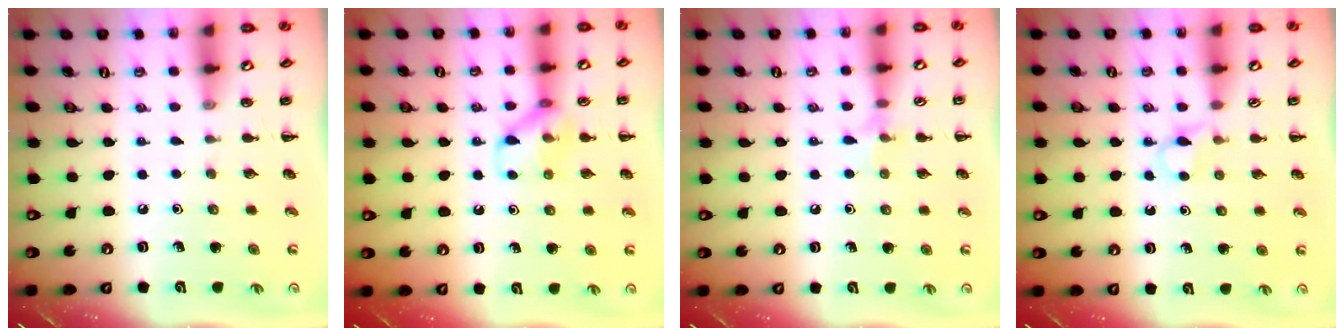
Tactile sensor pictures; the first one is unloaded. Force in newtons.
{"total": 9.0, "press": 9.0, "slide": 0.1}
{"total": 5.7, "press": 5.4, "slide": 1.8}
{"total": 3.7, "press": 3.5, "slide": 1.3}